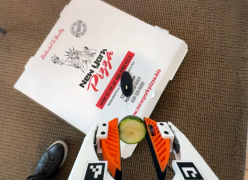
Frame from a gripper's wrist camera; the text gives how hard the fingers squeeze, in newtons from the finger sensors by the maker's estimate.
{"total": 7.2, "left": 7.1, "right": 7.2}